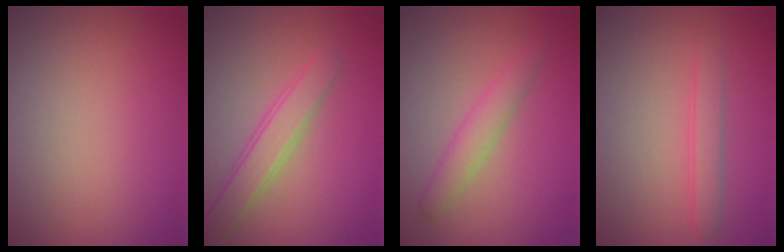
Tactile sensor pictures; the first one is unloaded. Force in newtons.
{"total": 2.8, "press": 2.8, "slide": 0.1}
{"total": 2.1, "press": 2.1, "slide": 0.1}
{"total": 1.6, "press": 1.6, "slide": 0.1}